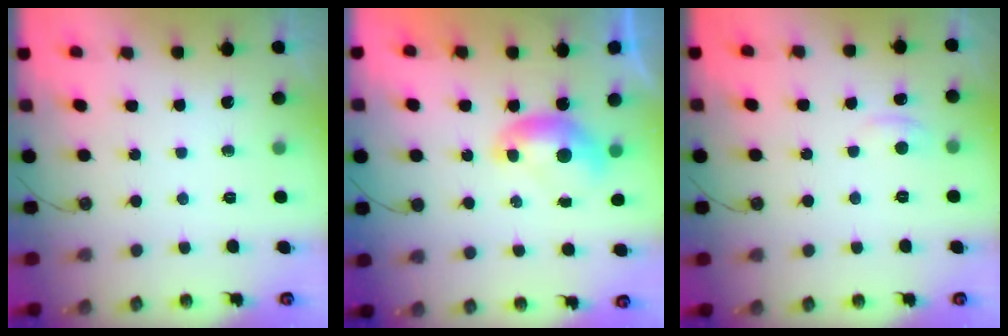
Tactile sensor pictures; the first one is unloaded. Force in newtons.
{"total": 0.0}
{"total": 0.8, "press": 0.1, "slide": 0.8}